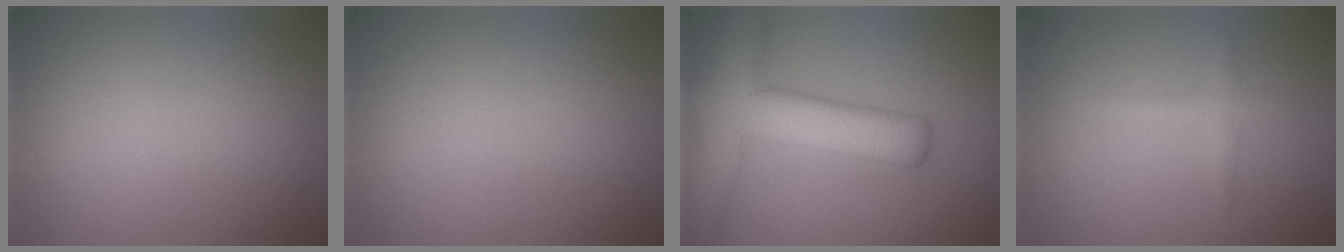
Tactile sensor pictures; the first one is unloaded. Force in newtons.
{"total": 0.0}
{"total": 9.6, "press": 9.6, "slide": 0.5}
{"total": 1.5, "press": 1.5, "slide": 0.1}